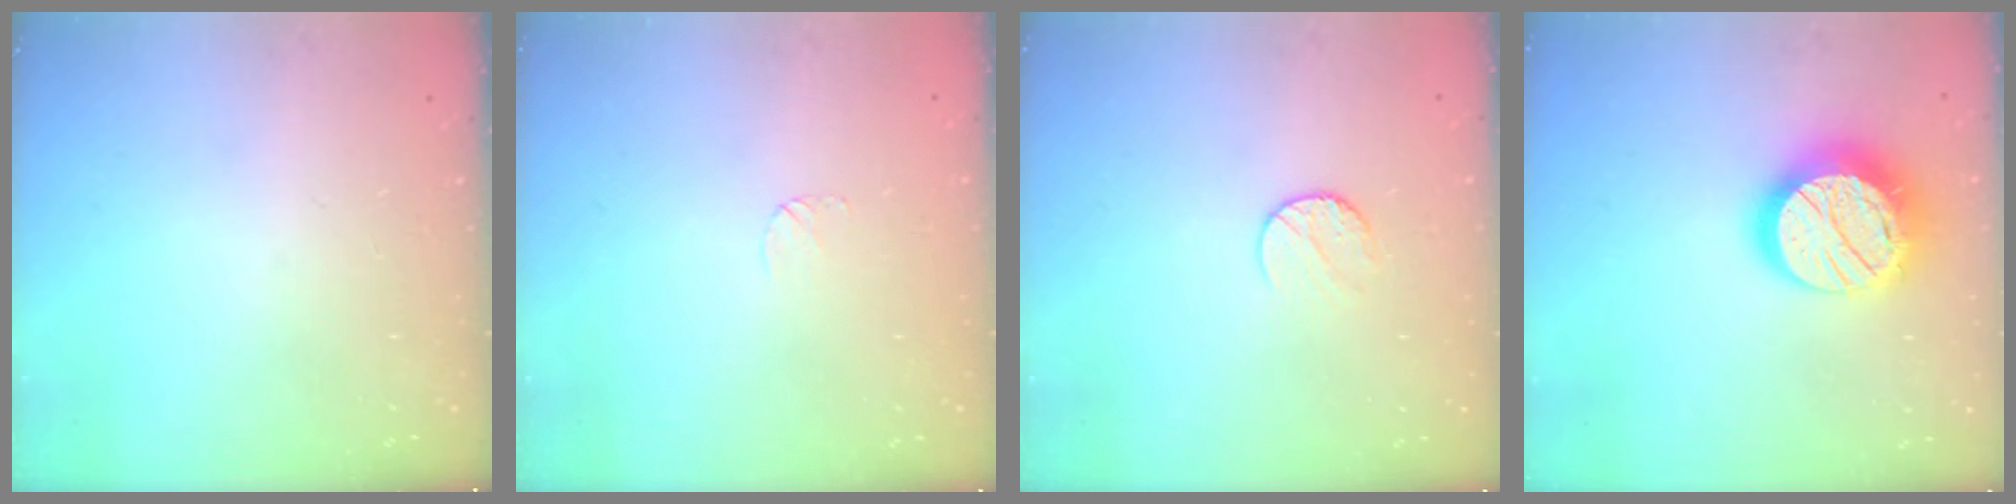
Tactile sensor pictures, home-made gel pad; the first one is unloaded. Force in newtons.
{"total": 4.1, "press": 4.1, "slide": 0.3}
{"total": 5.9, "press": 5.8, "slide": 0.6}
{"total": 19.6, "press": 19.6, "slide": 1.5}